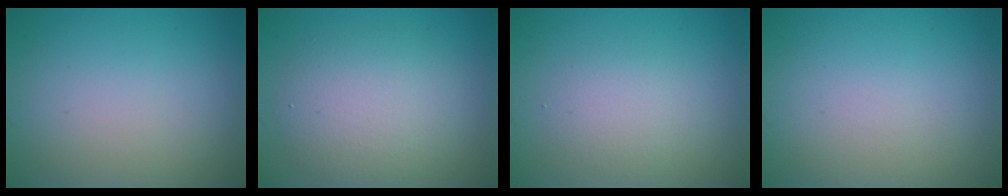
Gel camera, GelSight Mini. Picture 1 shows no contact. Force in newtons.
{"total": 4.5, "press": 4.4, "slide": 0.4}
{"total": 2.3, "press": 2.3, "slide": 0.2}
{"total": 0.0}